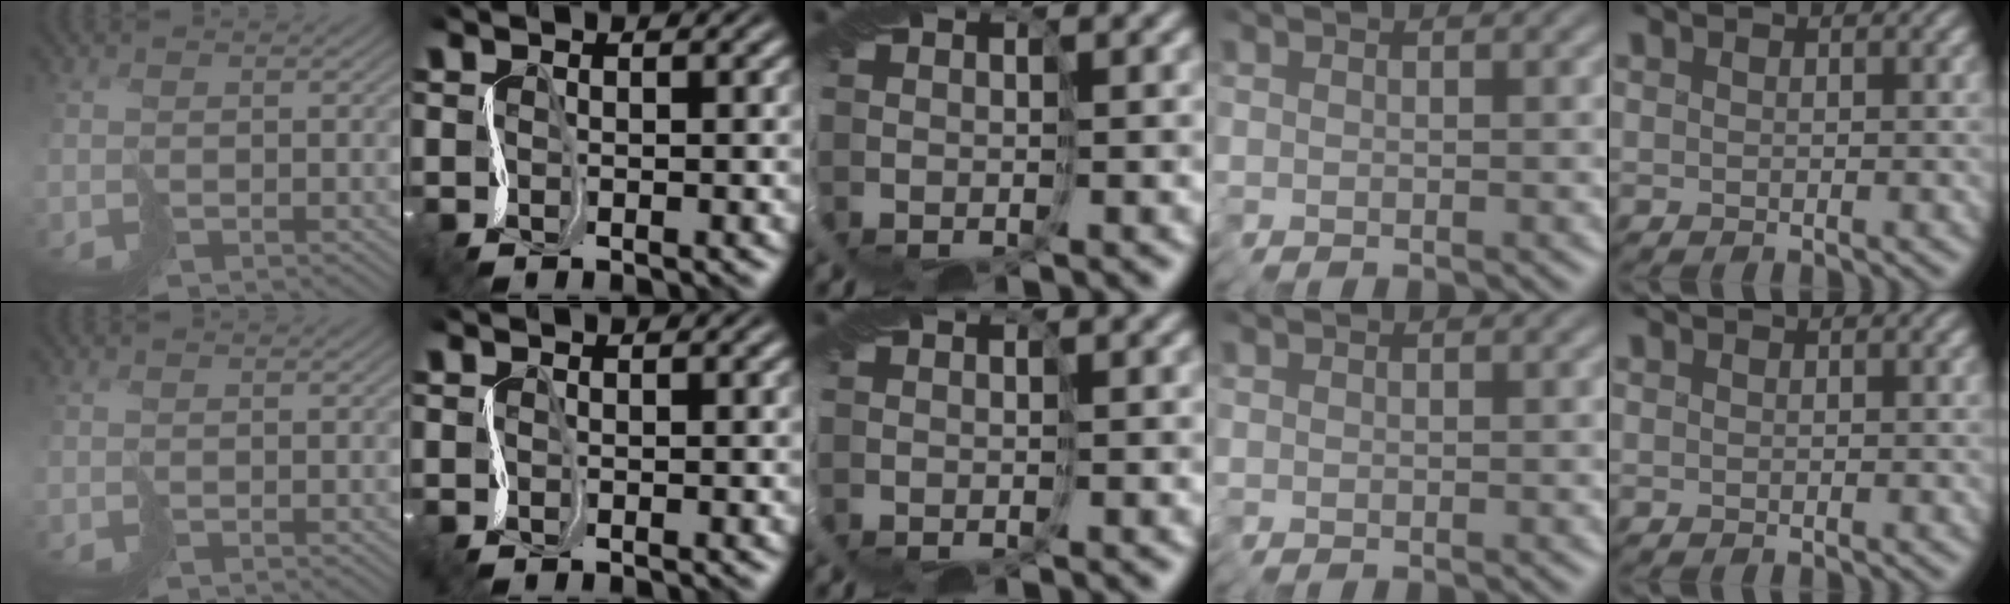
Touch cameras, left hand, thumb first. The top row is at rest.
{}